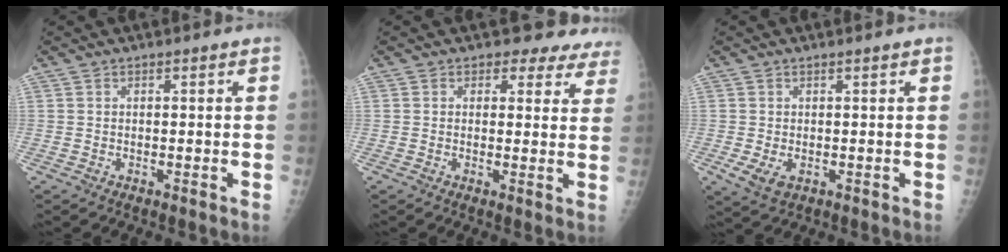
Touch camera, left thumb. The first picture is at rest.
{"total": 8.1, "force": [6.9, 4.1, 0.8], "torque": [0.044, -0.029, 0.050]}
{"total": 3.6, "force": [-0.3, 2.1, 2.9], "torque": [-0.050, -0.005, 0.006]}